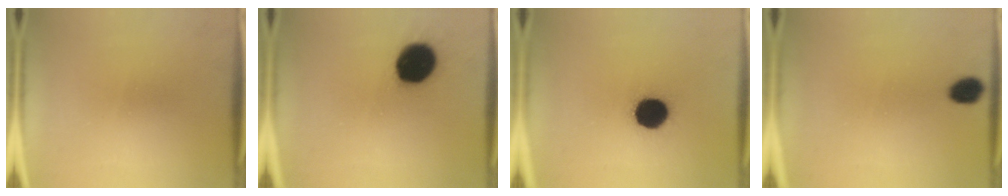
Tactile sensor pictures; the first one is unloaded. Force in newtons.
{"total": 15.0}
{"total": 12.4}
{"total": 2.3}